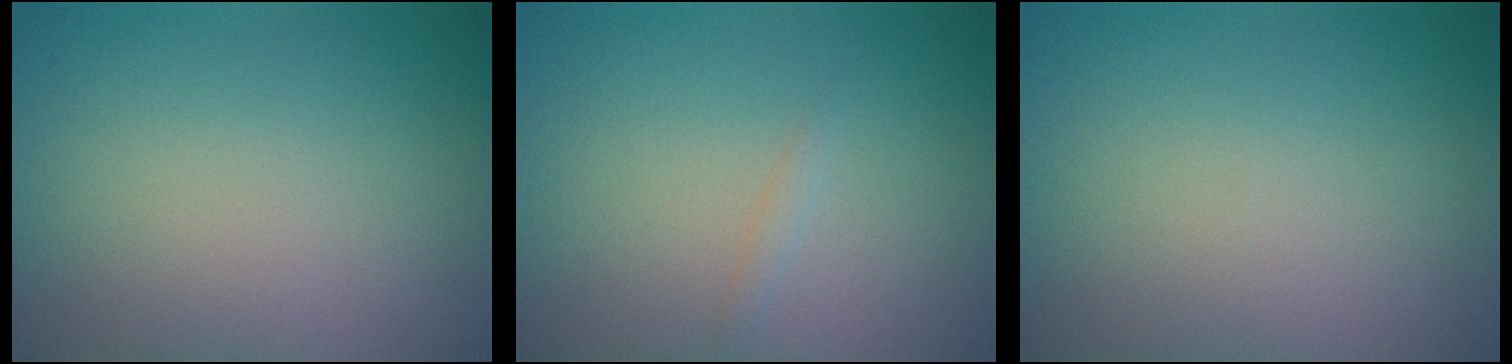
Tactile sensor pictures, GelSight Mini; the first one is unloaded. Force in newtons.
{"total": 0.6, "press": 0.6, "slide": 0.1}
{"total": 0.0}